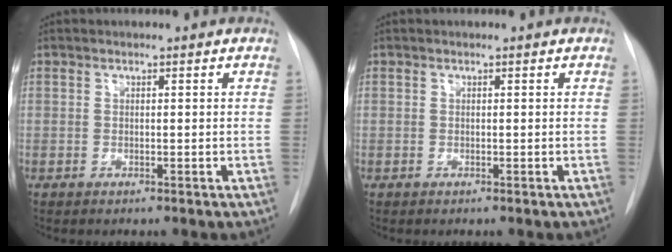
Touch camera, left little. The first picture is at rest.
{"total": 0.0}